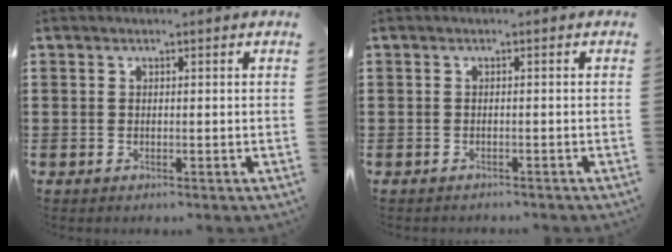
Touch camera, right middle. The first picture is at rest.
{"total": 0.6, "force": [-0.6, 0.2, -0.2], "torque": [0.001, -0.002, -0.012]}